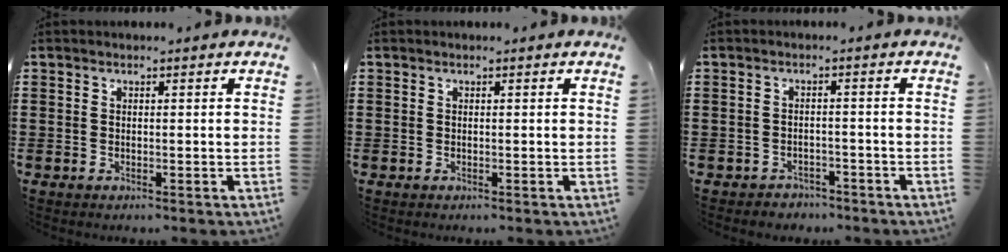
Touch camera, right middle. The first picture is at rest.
{"total": 0.0}
{"total": 1.8, "force": [-1.7, 0.5, -0.2], "torque": [-0.005, 0.002, -0.039]}